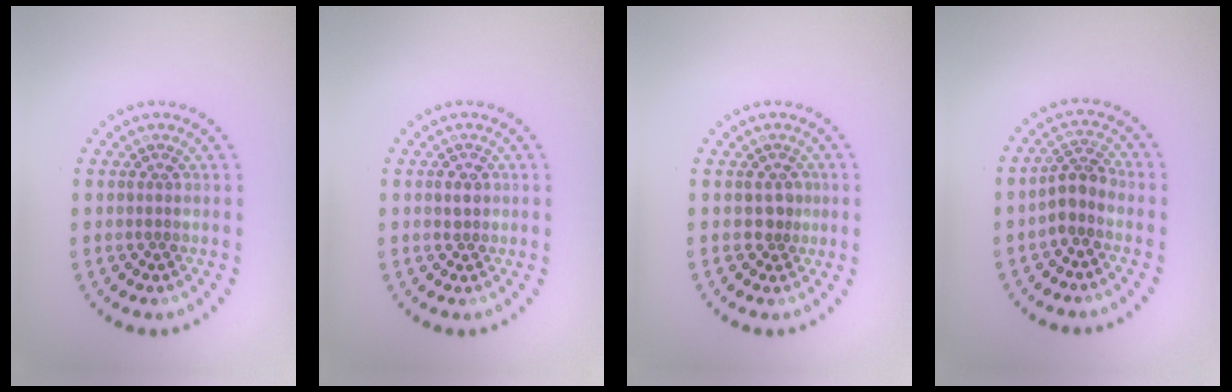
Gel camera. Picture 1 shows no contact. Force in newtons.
{"total": 0.6, "press": 0.6, "slide": 0.1}
{"total": 1.5, "press": 1.2, "slide": 0.9}
{"total": 2.5, "press": 2.0, "slide": 1.5}